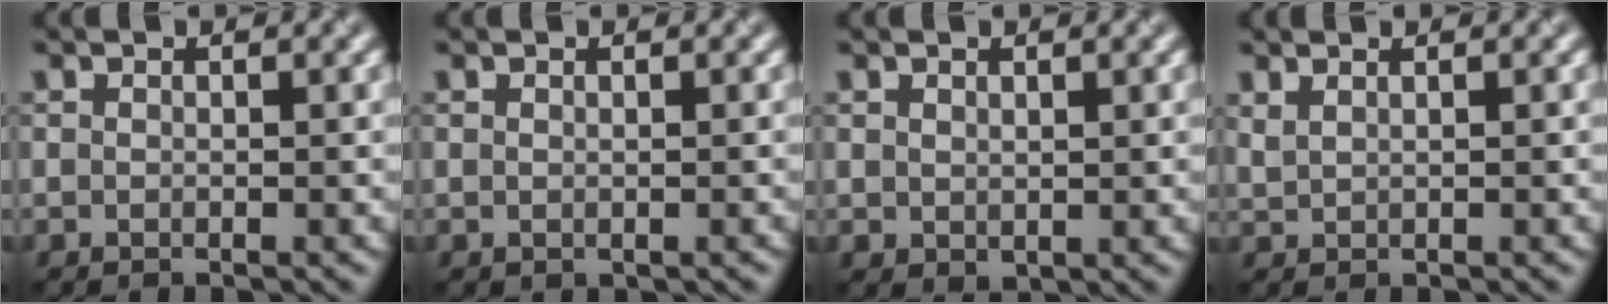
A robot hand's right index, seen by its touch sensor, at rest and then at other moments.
{"total": 0.0}
{"total": 1.0, "force": [0.5, 0.7, 0.4], "torque": [-0.012, -0.005, 0.017]}
{"total": 1.1, "force": [0.9, 0.3, 0.5], "torque": [-0.021, -0.001, 0.027]}